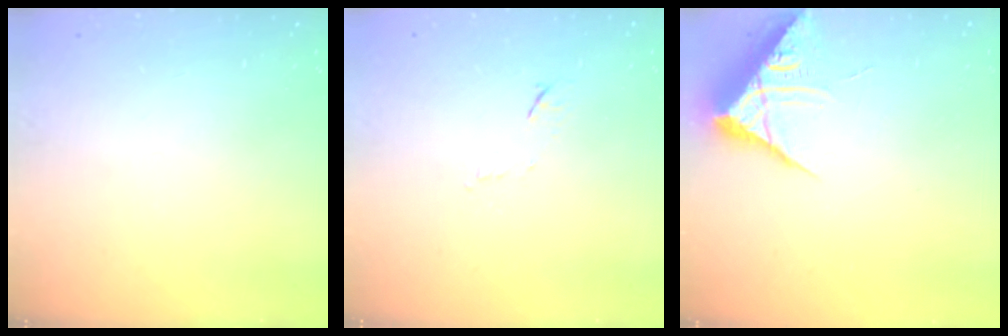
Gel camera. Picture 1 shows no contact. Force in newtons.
{"total": 6.2, "press": 6.2, "slide": 0.9}
{"total": 8.2, "press": 8.2, "slide": 0.7}